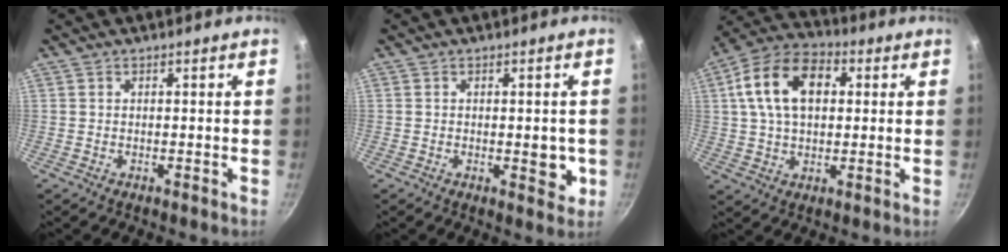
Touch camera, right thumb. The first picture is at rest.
{"total": 4.6, "force": [-0.6, 2.2, 4.0], "torque": [-0.038, -0.005, -0.006]}
{"total": 15.2, "force": [3.4, 9.8, 11.1], "torque": [-0.178, 0.020, 0.044]}